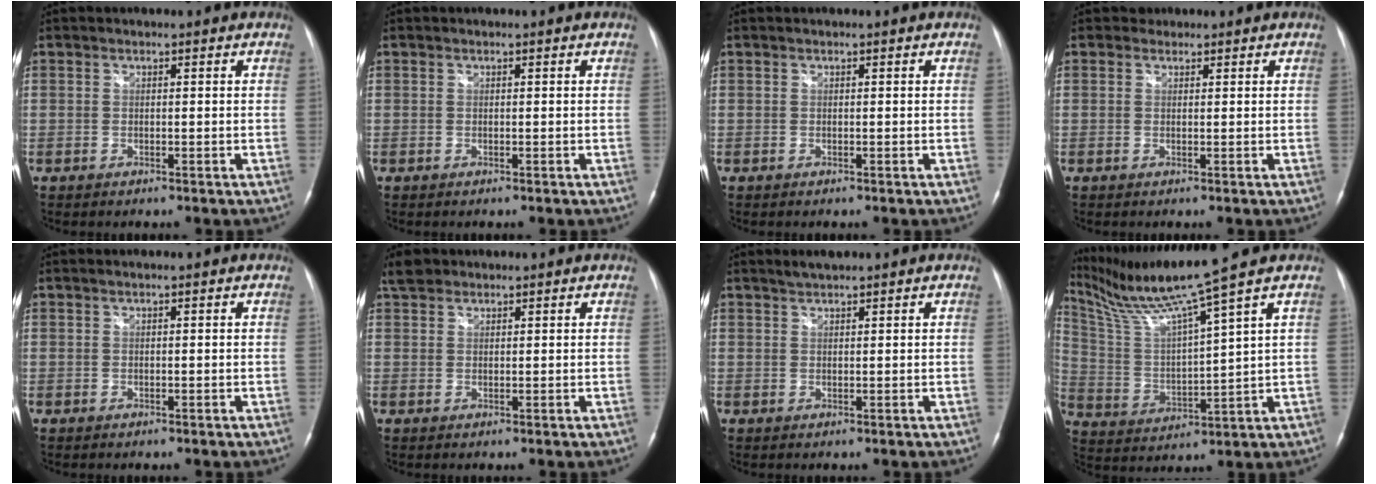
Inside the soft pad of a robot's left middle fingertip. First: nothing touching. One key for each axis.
{"total": 0.0}
{"total": 0.0}
{"total": 1.1, "fx": 0.9, "fy": 0.7, "fz": -0.2, "tx": 0.002, "ty": 0.003, "tz": 0.010}
{"total": 0.0}
{"total": 2.8, "fx": 2.3, "fy": 1.5, "fz": 0.7, "tx": -0.022, "ty": 0.015, "tz": 0.043}
{"total": 1.7, "fx": 1.6, "fy": 0.1, "fz": 0.6, "tx": -0.016, "ty": 0.004, "tz": 0.033}
{"total": 12.2, "fx": 10.0, "fy": -3.2, "fz": 6.3, "tx": -0.128, "ty": -0.012, "tz": 0.199}